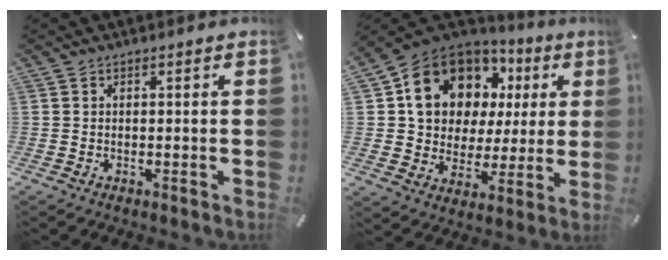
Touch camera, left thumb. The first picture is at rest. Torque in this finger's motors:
{"motor_torque": [2.49, 2.52, 1.89, -0.08, 0.18]}